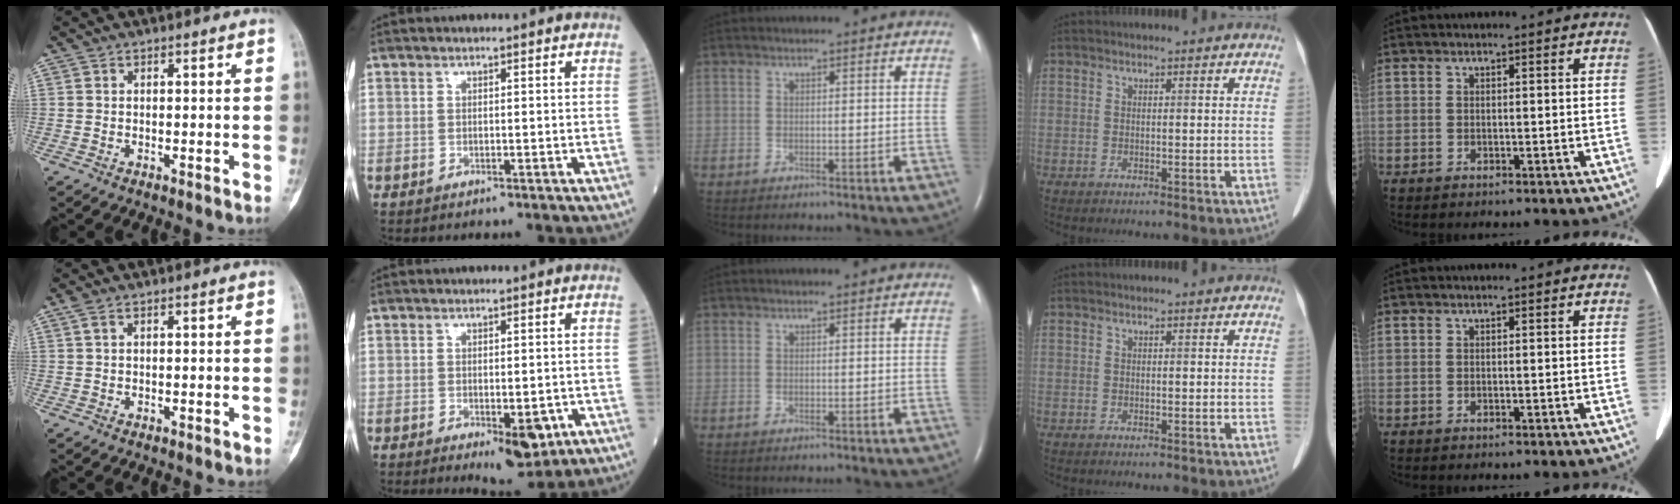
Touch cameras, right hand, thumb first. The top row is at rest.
{"thumb": {"total": 1.4, "force": [0.8, 0.5, 1.1], "torque": [-0.030, 0.013, 0.019]}, "index": {"total": 5.9, "force": [-2.2, 2.0, 5.1], "torque": [-0.066, -0.009, -0.015]}}